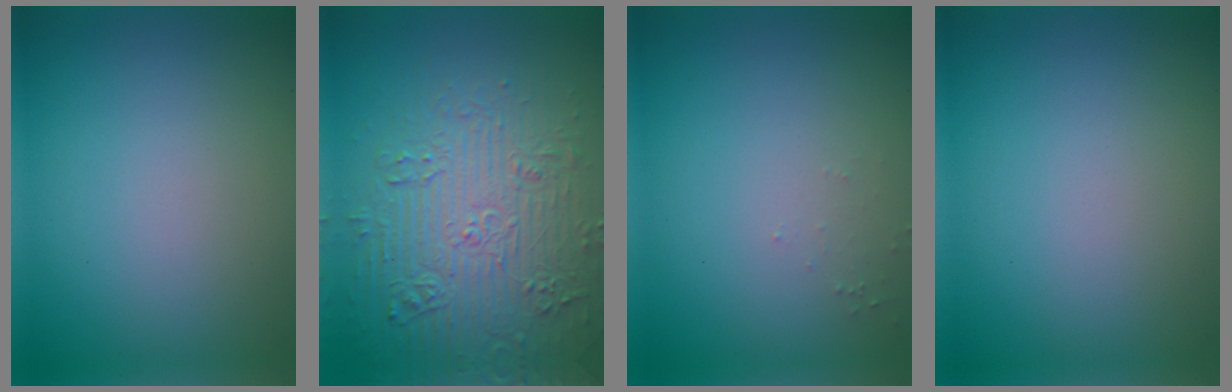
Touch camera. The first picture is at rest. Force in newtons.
{"total": 7.8, "press": 7.6, "slide": 1.9}
{"total": 0.6, "press": 0.6, "slide": 0.2}
{"total": 0.0}